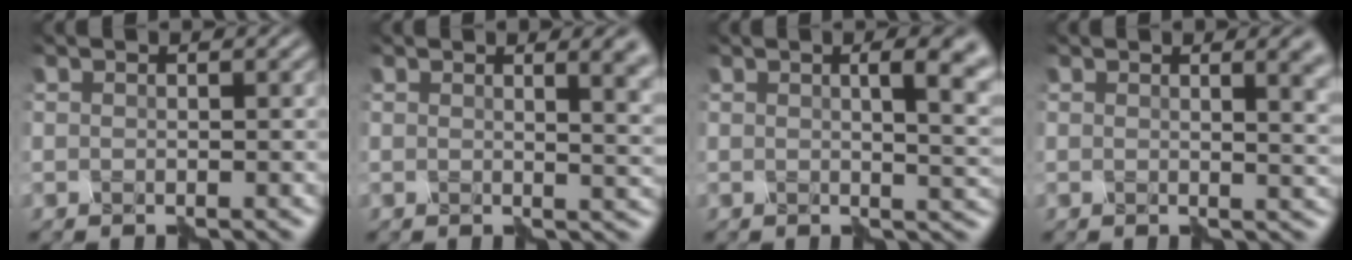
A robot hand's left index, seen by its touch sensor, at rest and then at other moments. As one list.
[{"total": 4.9, "force": [1.6, 2.1, 4.1], "torque": [-0.011, 0.025, 0.012]}, {"total": 7.0, "force": [2.1, 3.0, 6.0], "torque": [-0.030, 0.031, 0.020]}, {"total": 4.4, "force": [1.4, 1.8, 3.7], "torque": [-0.014, 0.020, 0.012]}]